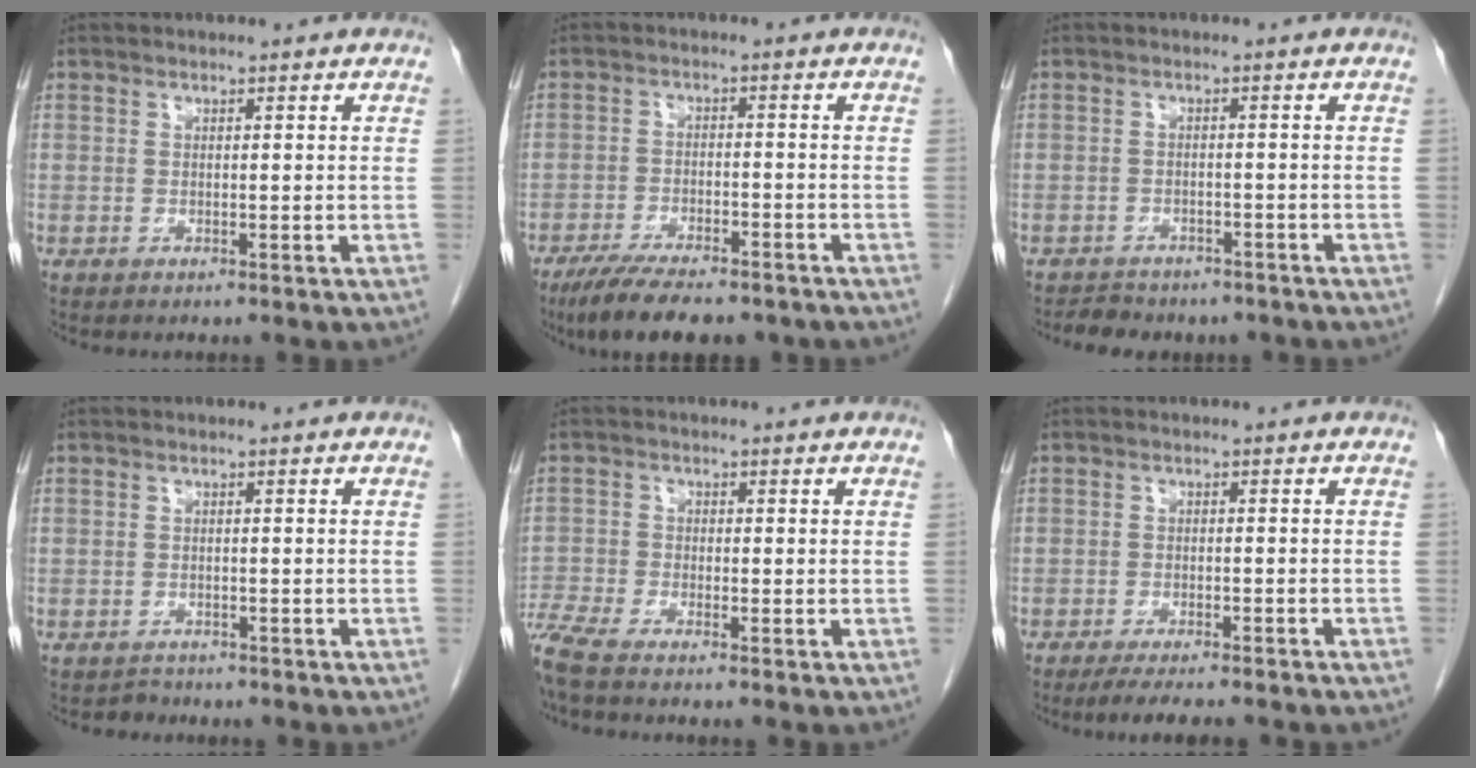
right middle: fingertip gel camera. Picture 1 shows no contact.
{"total": 11.9, "force": [-9.4, 3.2, 6.5], "torque": [-0.099, -0.015, -0.142]}
{"total": 5.8, "force": [-4.9, 2.7, 1.4], "torque": [-0.028, 0.003, -0.060]}
{"total": 1.3, "force": [-1.1, 0.4, -0.5], "torque": [0.004, -0.003, -0.018]}
{"total": 4.4, "force": [-4.0, -0.5, 1.8], "torque": [-0.045, -0.010, -0.081]}
{"total": 8.3, "force": [-7.0, 1.0, 4.3], "torque": [-0.055, -0.012, -0.099]}